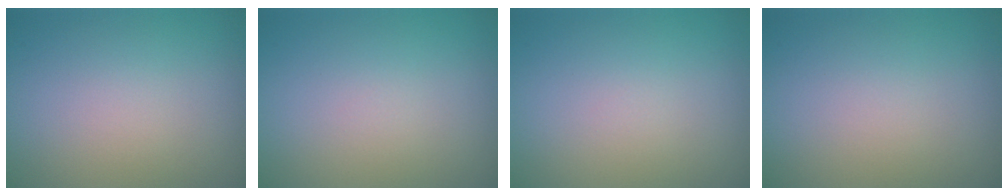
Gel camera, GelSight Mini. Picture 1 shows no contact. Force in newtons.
{"total": 0.0}
{"total": 0.0}
{"total": 0.0}